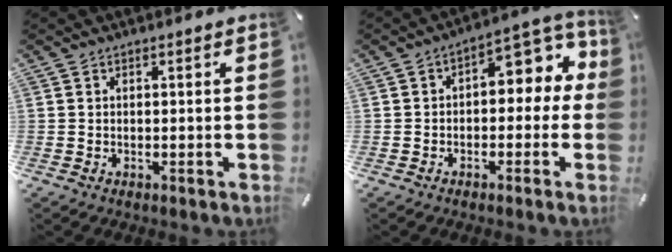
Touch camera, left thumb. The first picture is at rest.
{"total": 8.7, "force": [1.7, 5.4, 6.6], "torque": [-0.079, -0.021, 0.025]}